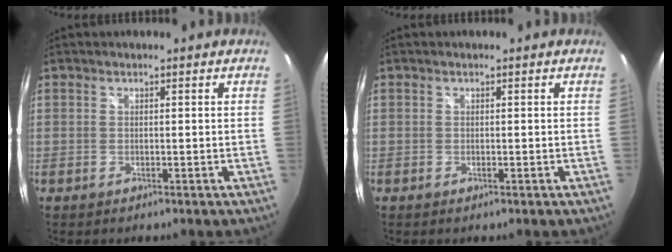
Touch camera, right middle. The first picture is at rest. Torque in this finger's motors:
{"motor_torque": [-0.01, -0.30, -0.02, 0.00]}